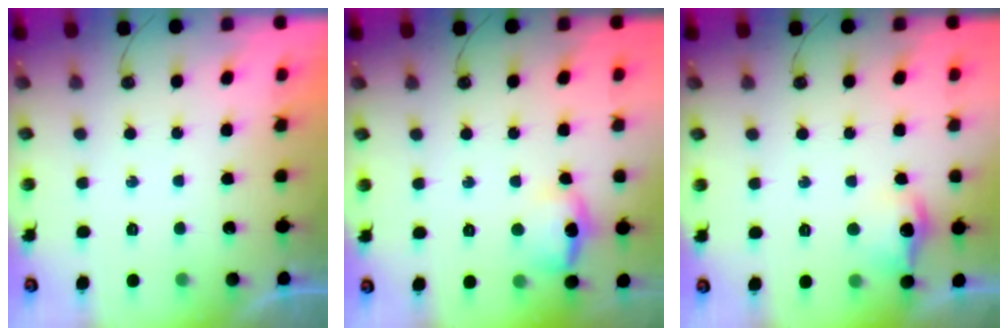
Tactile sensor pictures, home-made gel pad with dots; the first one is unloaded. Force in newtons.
{"total": 11.2, "press": 11.2, "slide": 1.4}
{"total": 10.0, "press": 10.0, "slide": 0.9}